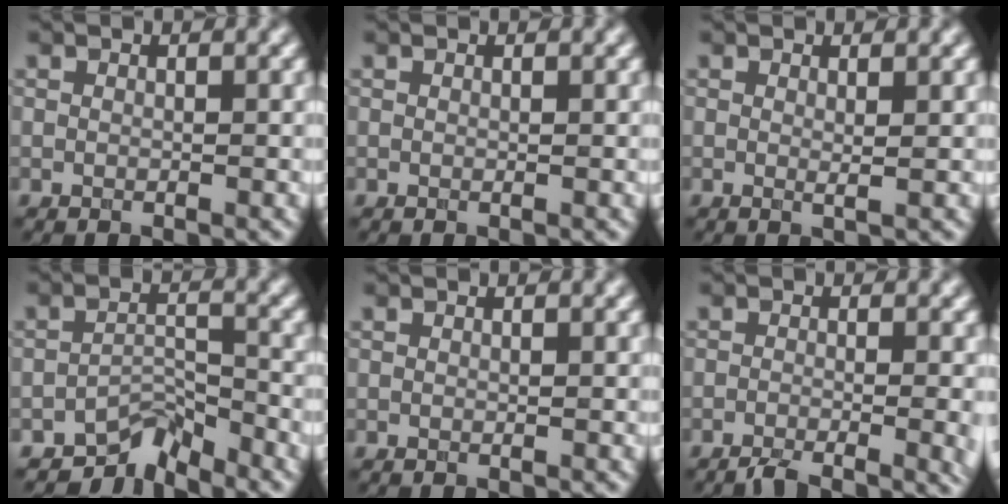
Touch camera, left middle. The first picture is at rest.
{"total": 0.0}
{"total": 0.7, "force": [0.2, 0.0, 0.7], "torque": [-0.011, -0.005, 0.002]}
{"total": 3.6, "force": [-3.3, 1.1, 1.1], "torque": [-0.013, 0.007, -0.063]}
{"total": 0.0}
{"total": 4.6, "force": [-2.4, 1.4, 3.7], "torque": [-0.047, -0.009, -0.042]}